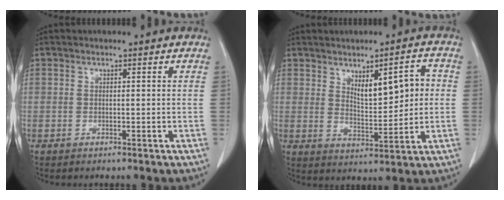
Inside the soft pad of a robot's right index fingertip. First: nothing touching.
{"total": 7.8, "force": [1.8, 2.5, 7.2], "torque": [-0.112, 0.007, 0.041]}